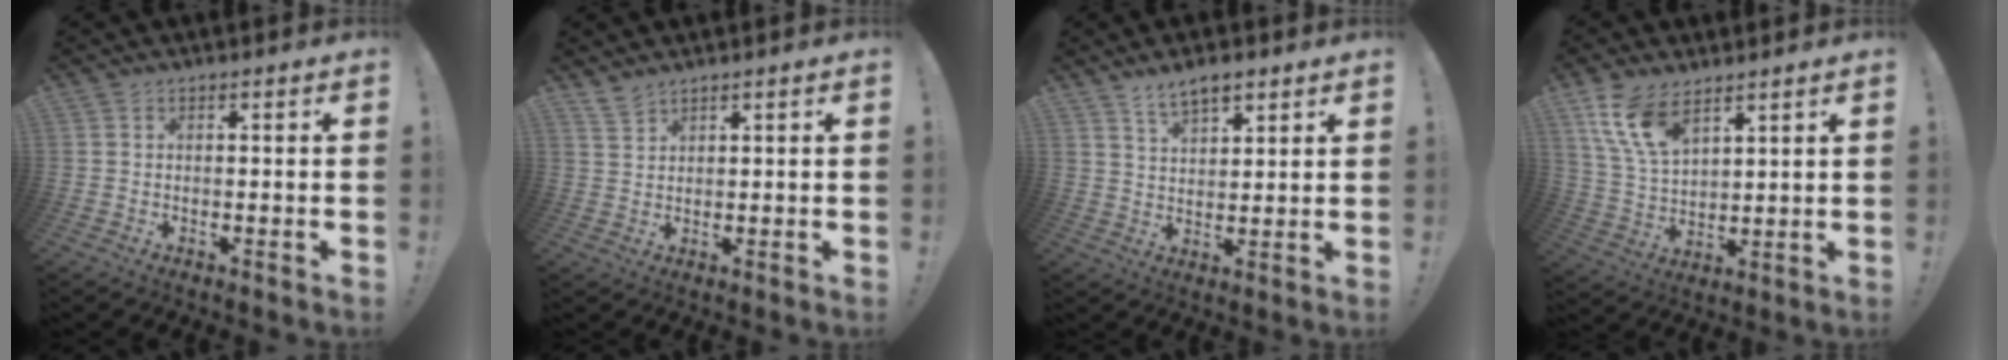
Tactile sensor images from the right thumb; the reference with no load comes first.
{"total": 3.4, "force": [3.1, 0.9, 1.0], "torque": [-0.015, -0.017, 0.057]}
{"total": 6.8, "force": [4.9, 3.2, 3.6], "torque": [-0.055, -0.022, 0.088]}
{"total": 12.5, "force": [7.9, 6.6, 7.1], "torque": [-0.148, -0.026, 0.158]}